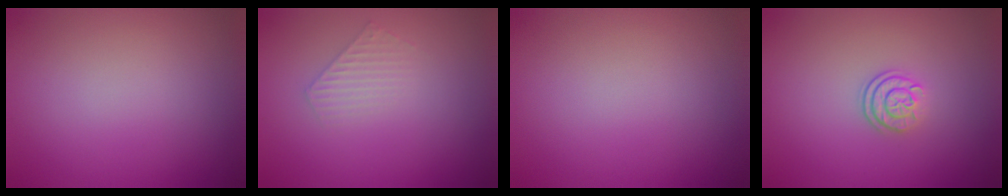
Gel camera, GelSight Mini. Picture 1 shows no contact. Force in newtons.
{"total": 1.5, "press": 1.5, "slide": 0.3}
{"total": 0.0}
{"total": 2.4, "press": 1.8, "slide": 1.5}